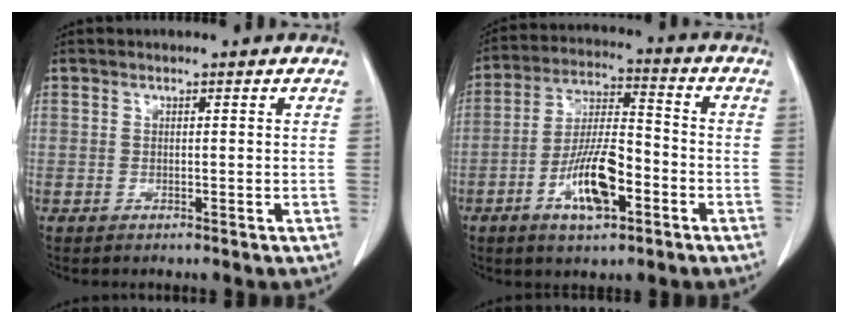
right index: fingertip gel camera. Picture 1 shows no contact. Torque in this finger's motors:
{"motor_torque": [1.10, -0.97, 0.30, 0.07]}